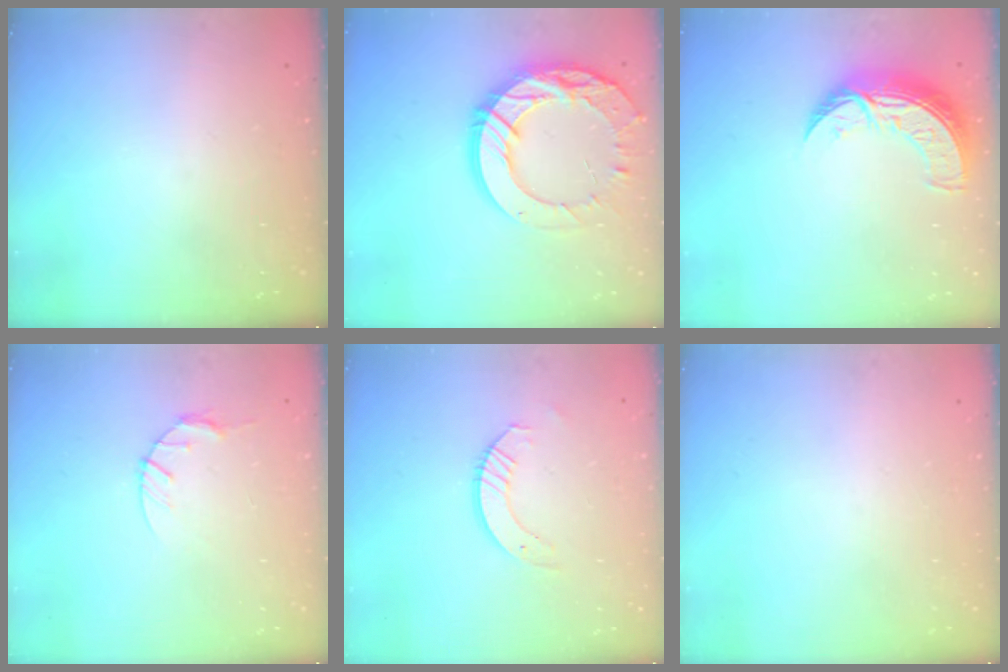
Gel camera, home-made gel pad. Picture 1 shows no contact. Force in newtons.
{"total": 20.2, "press": 20.2, "slide": 1.8}
{"total": 11.0, "press": 10.9, "slide": 0.8}
{"total": 4.6, "press": 4.6, "slide": 0.6}
{"total": 5.4, "press": 5.4, "slide": 0.5}
{"total": 0.0}